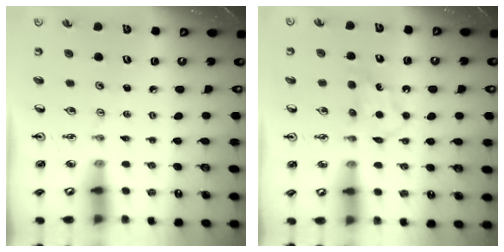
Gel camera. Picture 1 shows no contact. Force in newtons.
{"total": 5.5, "press": 5.5, "slide": 0.6}